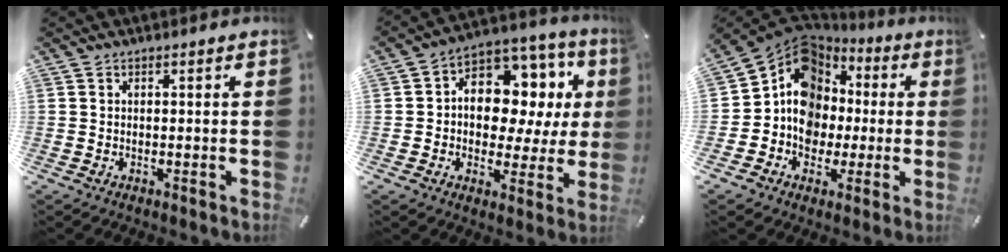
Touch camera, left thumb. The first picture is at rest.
{"total": 12.5, "force": [2.5, 9.7, 7.6], "torque": [-0.102, -0.024, 0.051]}
{"total": 12.4, "force": [0.0, 11.6, 4.3], "torque": [-0.083, -0.026, 0.004]}